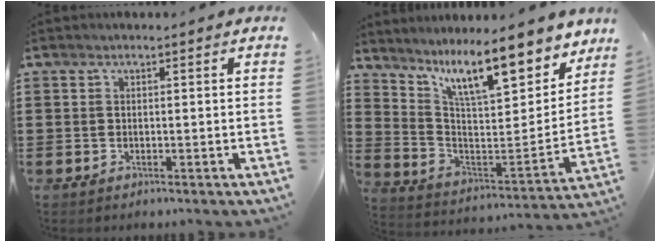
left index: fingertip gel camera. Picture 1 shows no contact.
{"total": 12.3, "force": [8.8, 2.7, 8.1], "torque": [-0.160, -0.047, 0.148]}